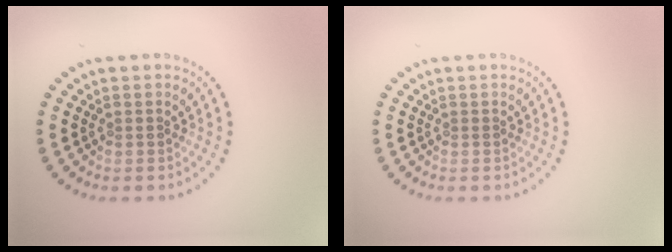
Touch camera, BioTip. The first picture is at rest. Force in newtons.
{"total": 0.0}